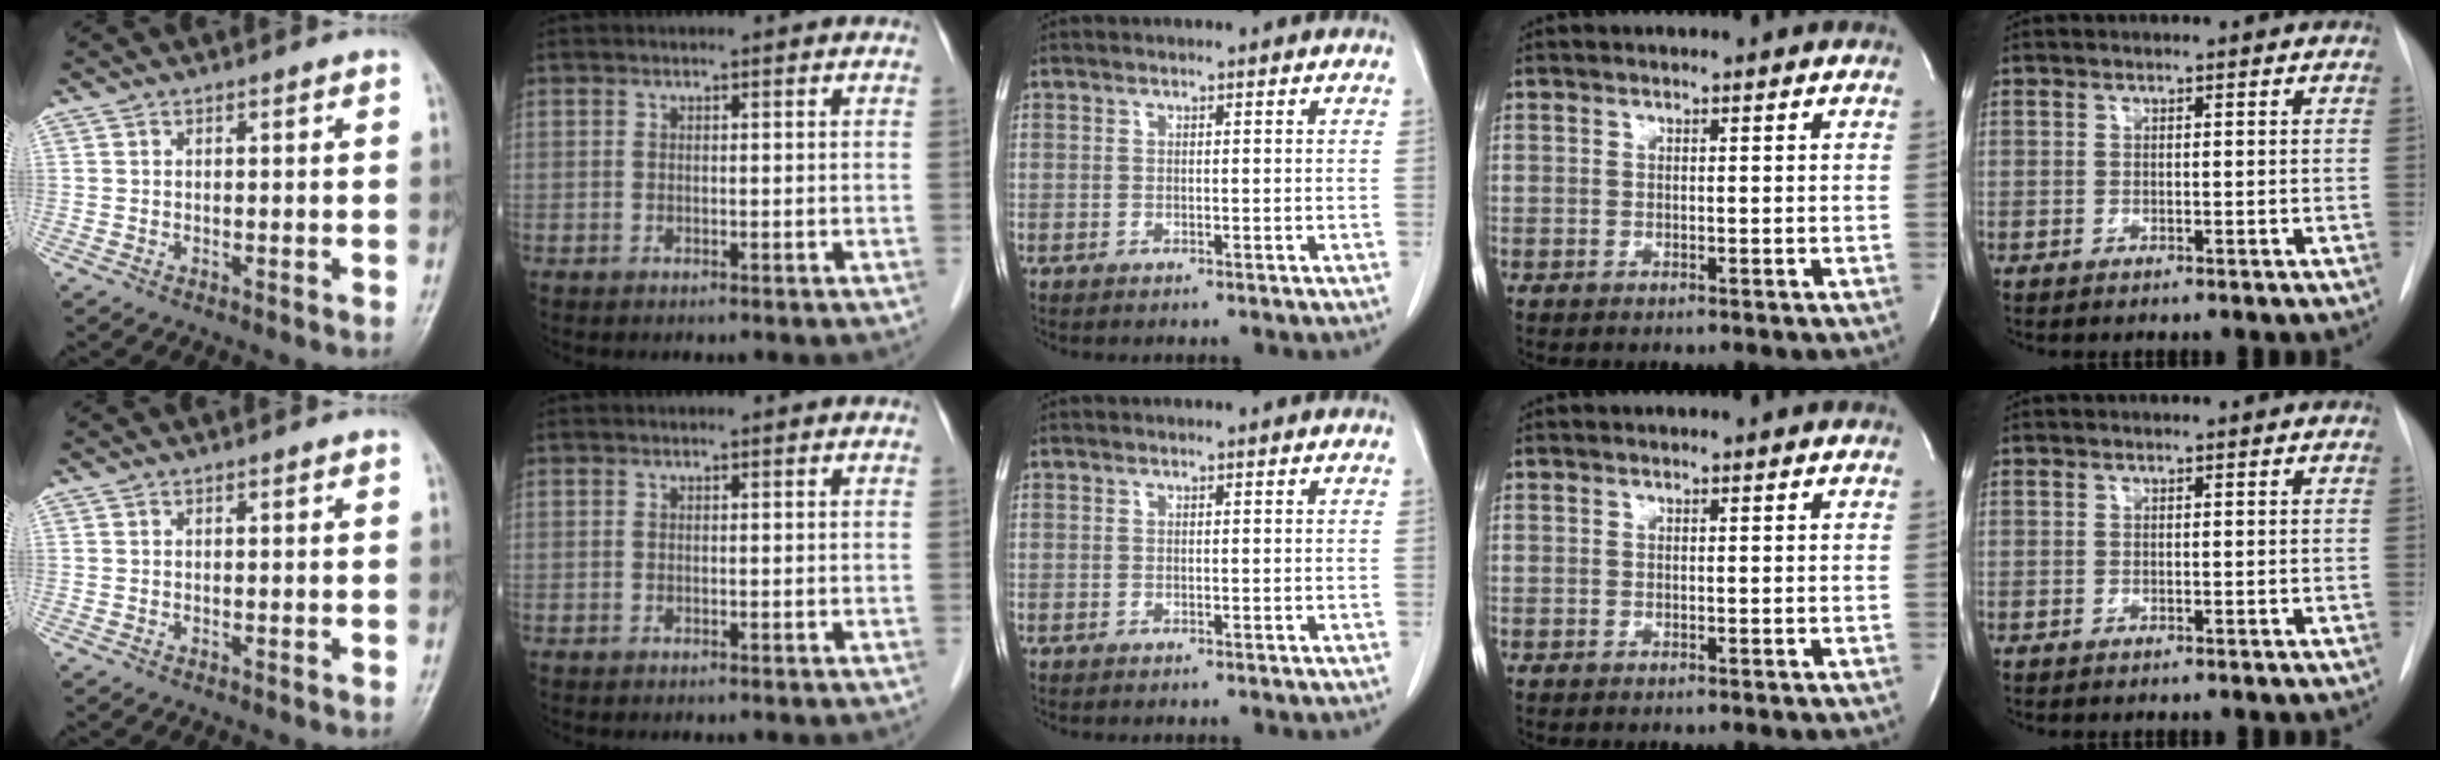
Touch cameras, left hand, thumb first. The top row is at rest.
{}